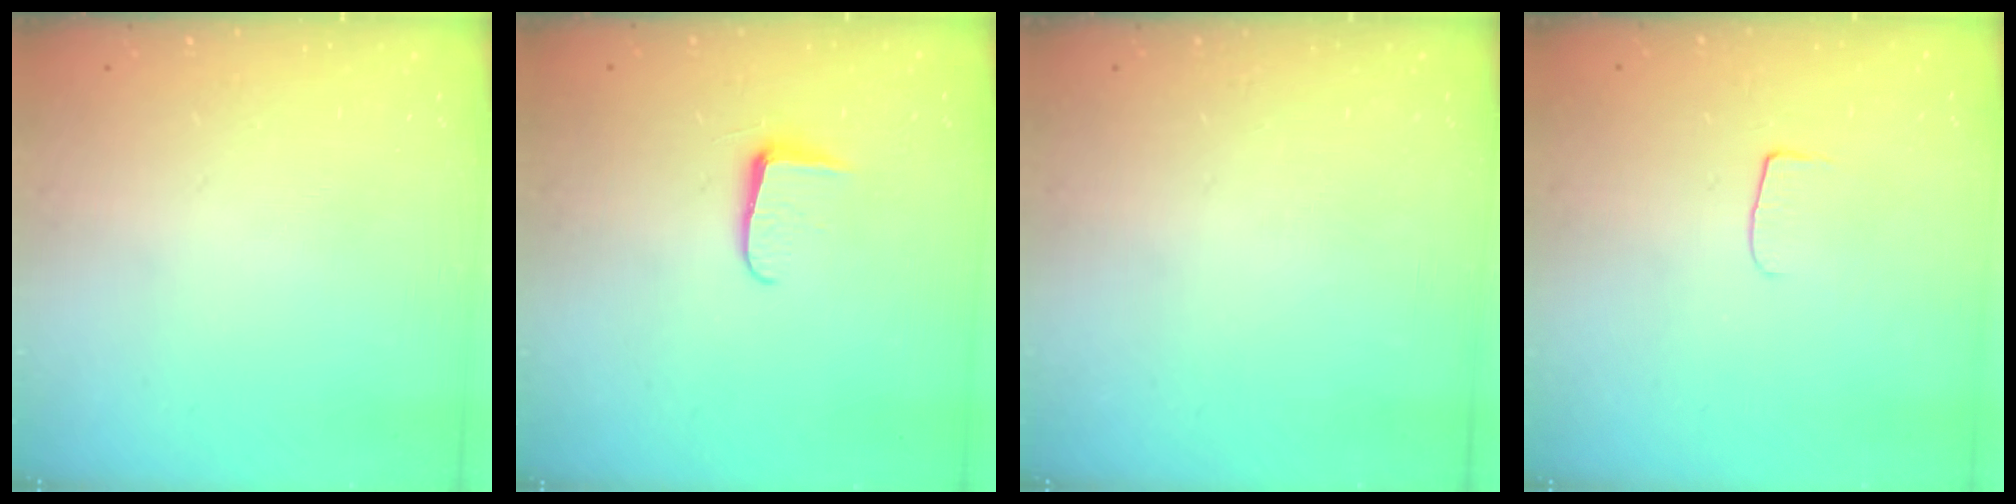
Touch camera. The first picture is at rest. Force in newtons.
{"total": 5.4, "press": 5.4, "slide": 0.7}
{"total": 0.0}
{"total": 4.8, "press": 4.8, "slide": 0.6}